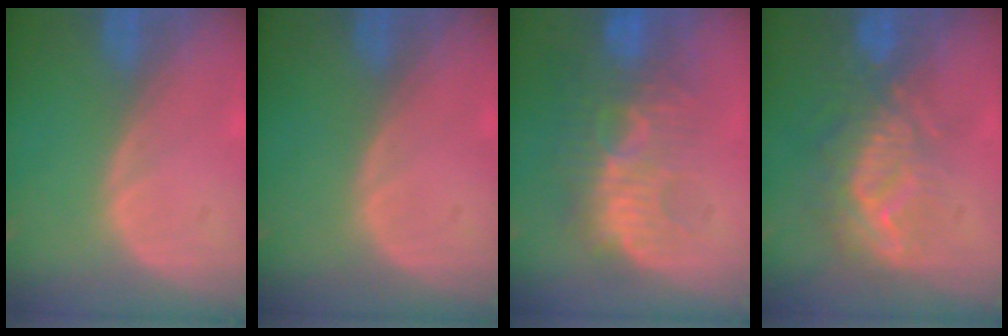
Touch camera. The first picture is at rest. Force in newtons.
{"total": 0.0}
{"total": 10.1, "press": 9.3, "slide": 4.0}
{"total": 9.4, "press": 8.6, "slide": 3.9}